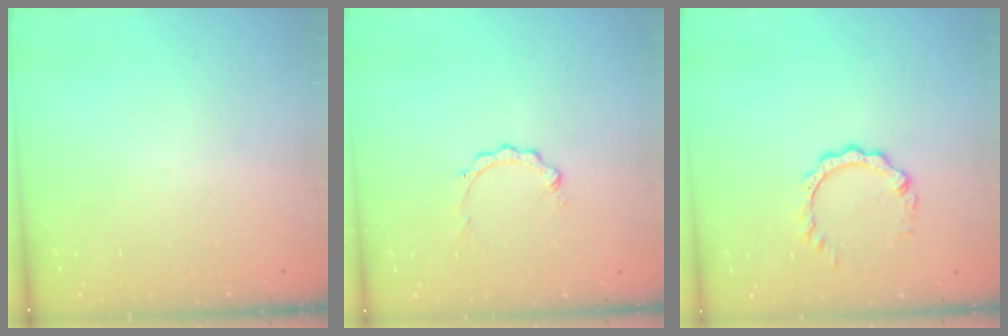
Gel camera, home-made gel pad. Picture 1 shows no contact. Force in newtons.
{"total": 2.6, "press": 2.6, "slide": 0.3}
{"total": 7.6, "press": 7.6, "slide": 0.7}